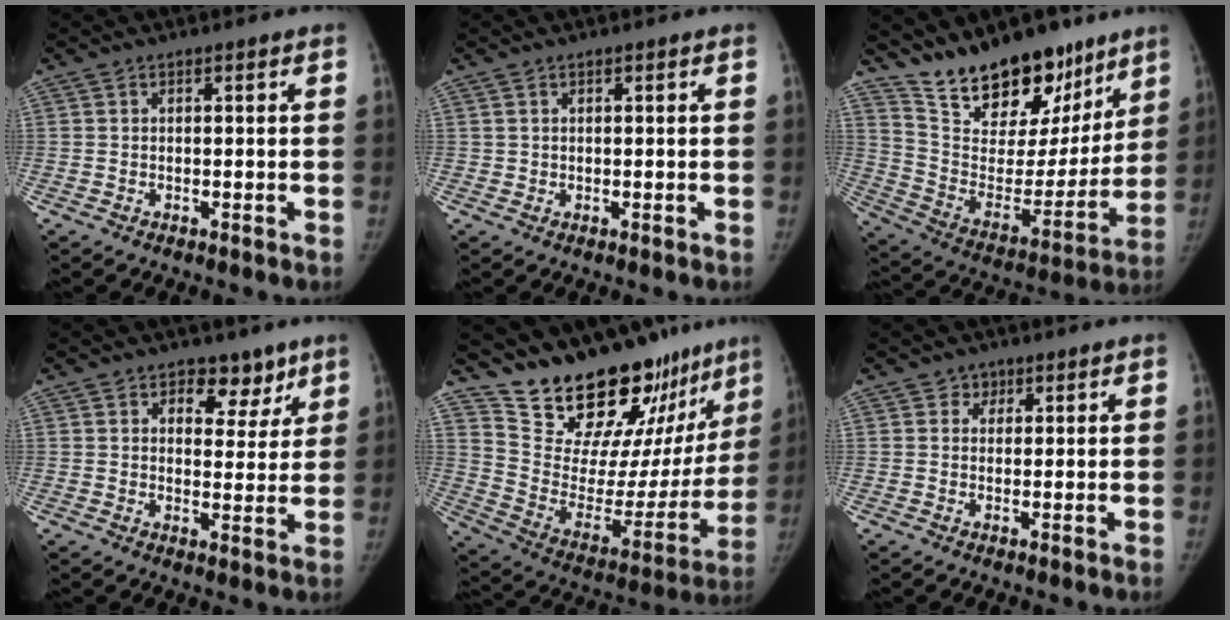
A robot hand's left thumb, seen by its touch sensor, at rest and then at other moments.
{"total": 0.5, "force": [0.3, 0.4, -0.1], "torque": [0.012, -0.001, 0.003]}
{"total": 23.0, "force": [17.2, 10.6, 11.1], "torque": [-0.123, -0.094, 0.286]}
{"total": 6.6, "force": [4.1, 4.4, 2.8], "torque": [0.006, -0.019, 0.055]}
{"total": 27.4, "force": [22.7, 9.4, 12.0], "torque": [-0.142, -0.143, 0.336]}
{"total": 1.9, "force": [0.9, 1.7, 0.2], "torque": [0.019, -0.001, 0.006]}